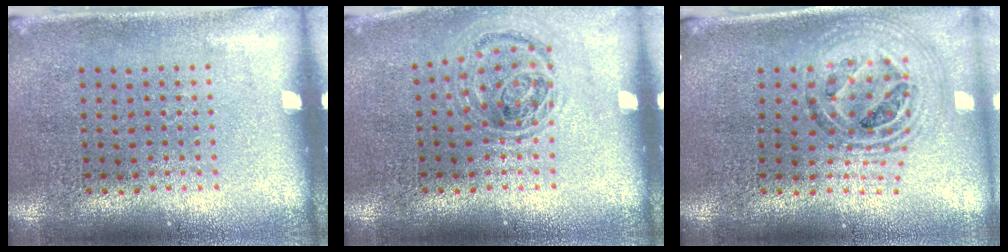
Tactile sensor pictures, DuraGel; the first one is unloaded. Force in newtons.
{"total": 1.0, "press": 0.9, "slide": 0.2}
{"total": 1.5, "press": 1.3, "slide": 0.6}